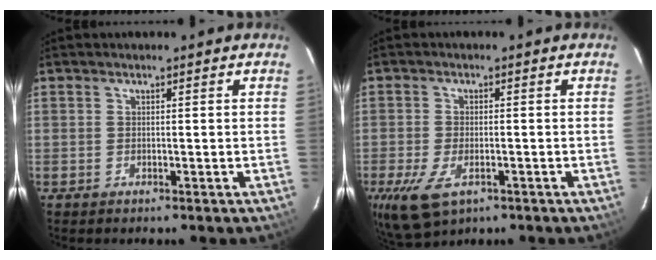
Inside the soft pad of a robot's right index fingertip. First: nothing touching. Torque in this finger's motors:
{"motor_torque": [0.82, -0.69, 0.46, 0.11]}